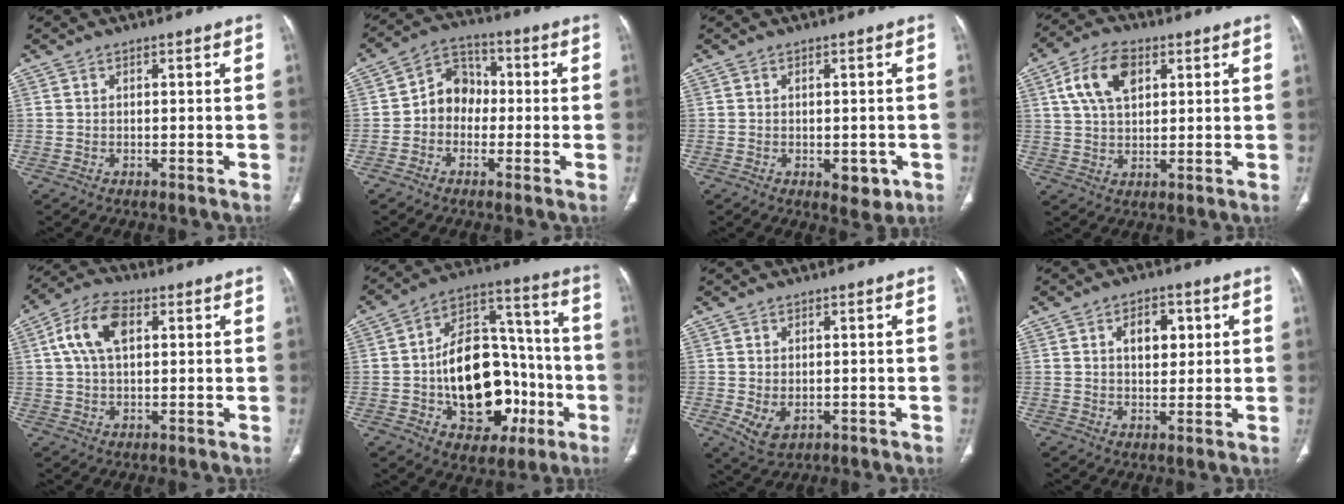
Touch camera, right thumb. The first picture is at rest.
{"total": 7.7, "force": [-1.0, 6.5, 4.0], "torque": [-0.035, 0.032, -0.035]}
{"total": 4.3, "force": [-1.3, 2.5, 3.2], "torque": [-0.022, -0.002, -0.007]}
{"total": 10.1, "force": [3.7, 6.0, 7.3], "torque": [-0.125, 0.001, 0.064]}
{"total": 9.7, "force": [2.6, 5.4, 7.5], "torque": [-0.148, 0.017, 0.044]}
{"total": 24.4, "force": [-5.2, 15.7, 17.9], "torque": [-0.232, 0.045, -0.065]}
{"total": 4.7, "force": [-0.9, 3.1, 3.4], "torque": [-0.061, -0.006, 0.000]}
{"total": 6.5, "force": [1.9, 4.1, 4.8], "torque": [-0.043, -0.003, 0.029]}